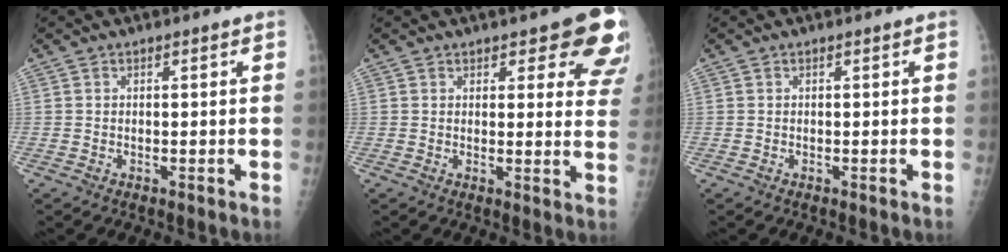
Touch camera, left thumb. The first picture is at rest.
{"total": 10.9, "force": [7.3, 4.3, 6.8], "torque": [-0.027, -0.036, 0.073]}
{"total": 0.0}